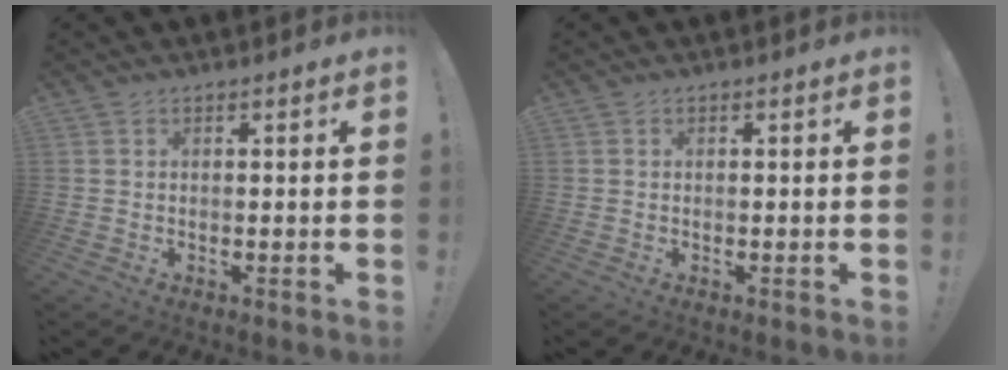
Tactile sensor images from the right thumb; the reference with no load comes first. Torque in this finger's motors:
{"motor_torque": [-0.28, 0.22, 0.11, -0.02, -0.02]}